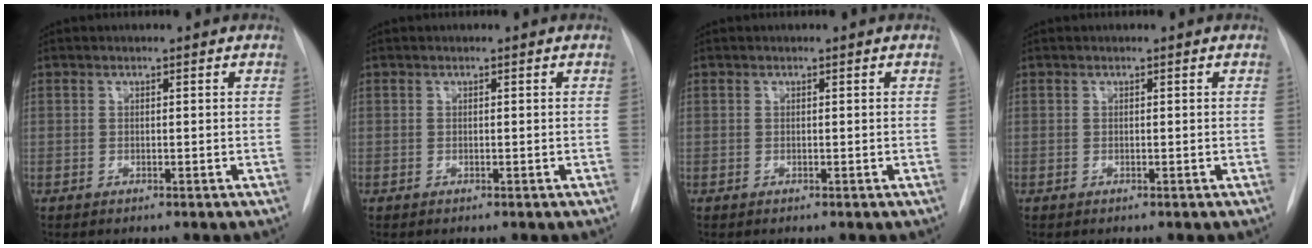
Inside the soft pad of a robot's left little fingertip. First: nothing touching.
{"total": 0.0}
{"total": 0.0}
{"total": 0.0}